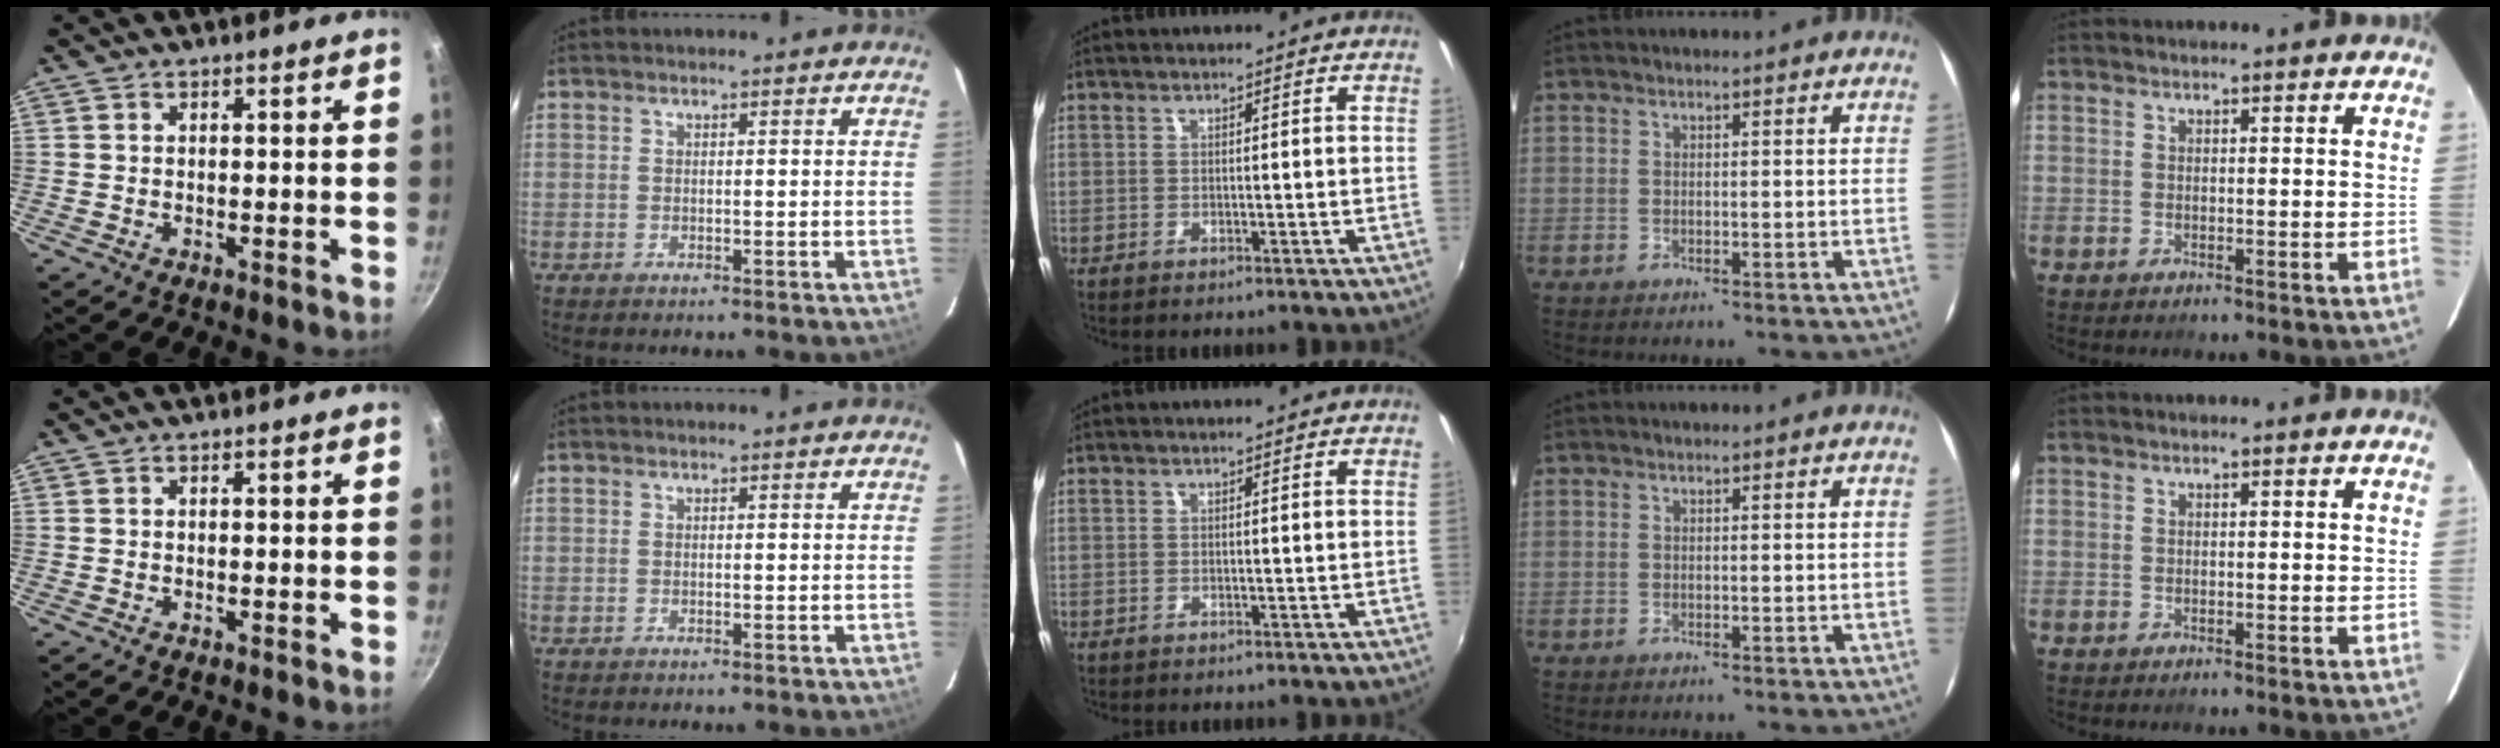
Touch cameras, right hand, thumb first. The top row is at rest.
{}